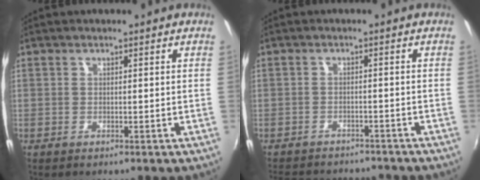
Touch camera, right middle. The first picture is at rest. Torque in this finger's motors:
{"motor_torque": [-0.08, -0.28, -0.41, -0.20]}